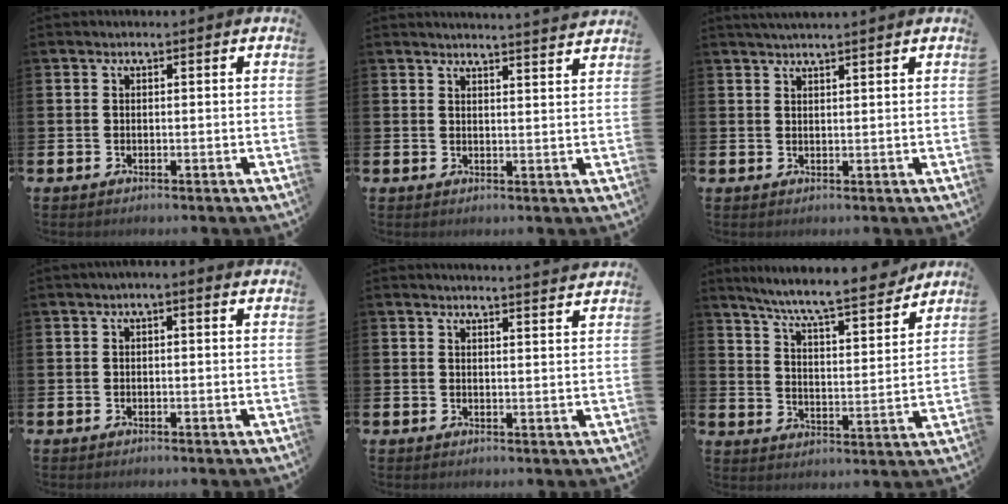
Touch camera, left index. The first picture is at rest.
{"total": 3.4, "force": [3.4, -0.6, 0.0], "torque": [0.002, -0.027, 0.059]}
{"total": 2.0, "force": [1.9, -0.3, 0.4], "torque": [-0.017, -0.001, 0.037]}
{"total": 0.8, "force": [0.1, 0.1, 0.8], "torque": [-0.014, 0.002, 0.000]}
{"total": 3.1, "force": [3.1, -0.5, -0.1], "torque": [0.006, -0.025, 0.054]}
{"total": 8.7, "force": [8.1, 0.2, 3.0], "torque": [-0.086, -0.060, 0.138]}